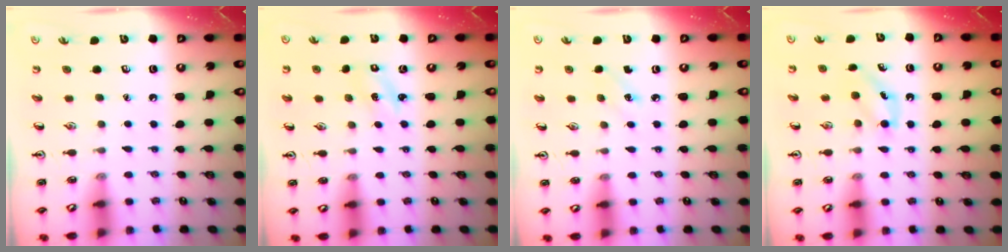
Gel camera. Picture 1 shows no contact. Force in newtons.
{"total": 1.4, "press": 1.3, "slide": 0.5}
{"total": 1.9, "press": 1.8, "slide": 0.7}
{"total": 5.3, "press": 5.0, "slide": 1.7}